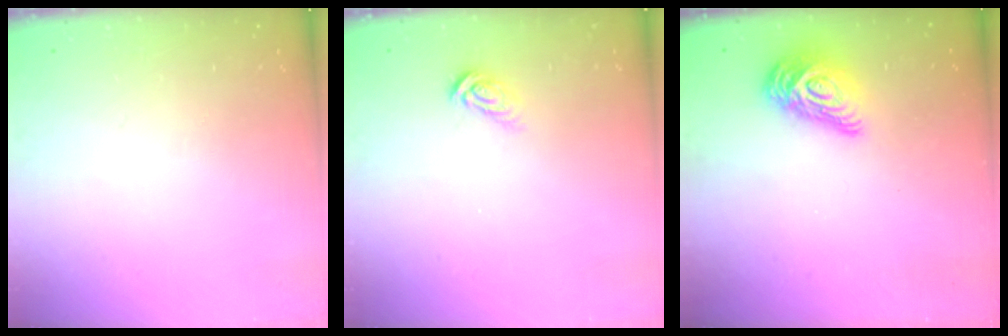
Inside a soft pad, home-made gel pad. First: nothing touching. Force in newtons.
{"total": 5.6, "press": 5.6, "slide": 0.5}
{"total": 12.2, "press": 12.2, "slide": 0.5}